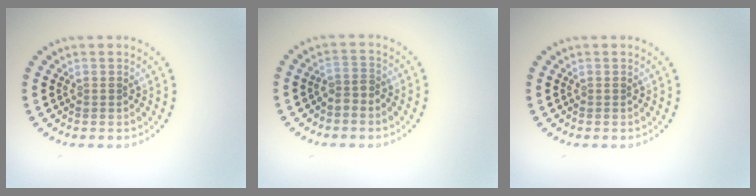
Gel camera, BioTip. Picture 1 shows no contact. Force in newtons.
{"total": 1.5, "press": 1.2, "slide": 0.9}
{"total": 0.0}